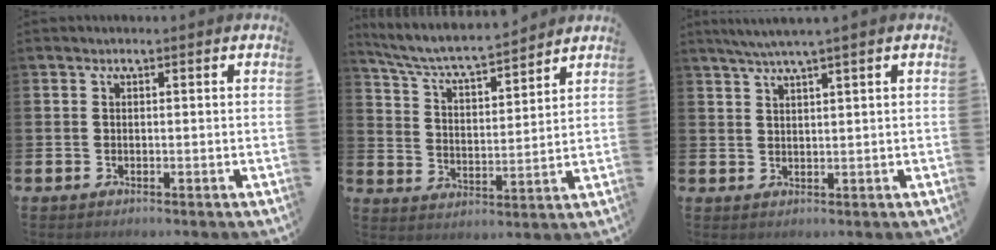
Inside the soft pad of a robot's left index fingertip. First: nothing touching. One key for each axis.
{"total": 6.4, "fx": 6.1, "fy": 0.5, "fz": 1.9, "tx": -0.069, "ty": -0.046, "tz": 0.103}
{"total": 3.0, "fx": 2.5, "fy": -0.7, "fz": 1.5, "tx": -0.037, "ty": -0.001, "tz": 0.045}